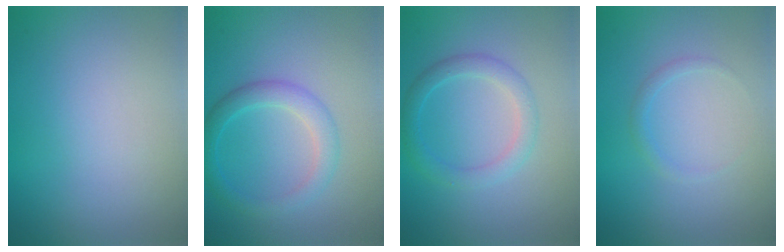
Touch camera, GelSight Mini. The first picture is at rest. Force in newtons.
{"total": 2.8, "press": 2.8, "slide": 0.1}
{"total": 2.4, "press": 2.3, "slide": 0.1}
{"total": 0.8, "press": 0.8, "slide": 0.0}